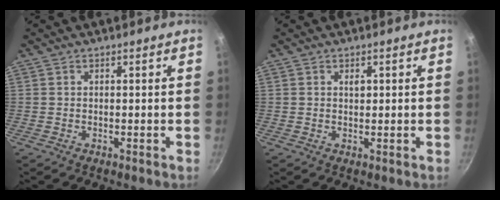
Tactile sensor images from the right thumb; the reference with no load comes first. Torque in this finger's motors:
{"motor_torque": [0.28, 0.09, -0.23, -0.04, -0.02]}